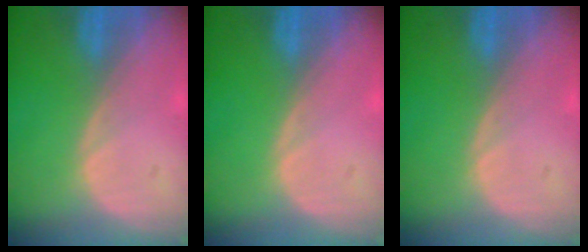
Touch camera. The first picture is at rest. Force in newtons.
{"total": 0.0}
{"total": 0.0}